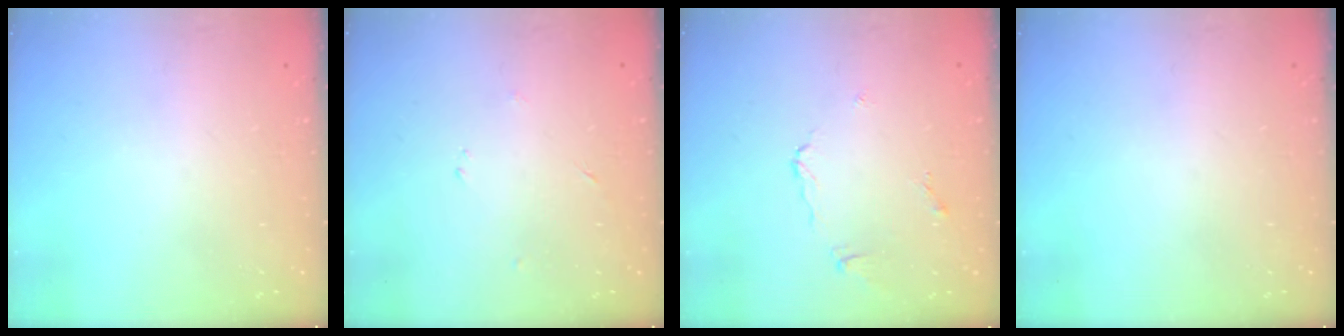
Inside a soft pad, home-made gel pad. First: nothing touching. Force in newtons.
{"total": 2.3, "press": 2.2, "slide": 0.3}
{"total": 5.4, "press": 5.4, "slide": 0.4}
{"total": 0.0}